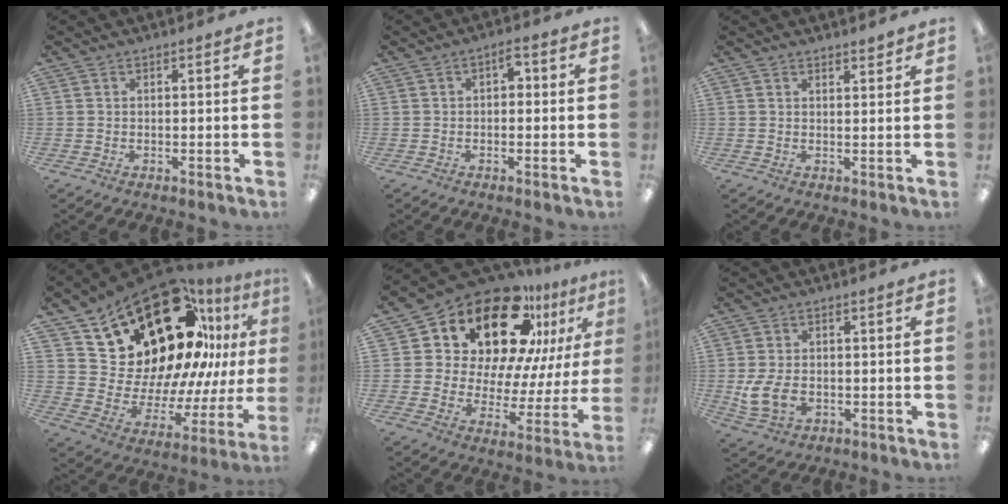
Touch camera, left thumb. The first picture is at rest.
{"total": 2.9, "force": [0.1, 1.8, 2.3], "torque": [-0.038, 0.009, -0.003]}
{"total": 1.8, "force": [1.6, 0.4, 0.6], "torque": [-0.004, -0.007, 0.029]}
{"total": 28.9, "force": [16.8, 16.2, 17.1], "torque": [-0.241, -0.126, 0.321]}
{"total": 22.1, "force": [16.2, 10.3, 10.8], "torque": [-0.184, -0.113, 0.282]}
{"total": 7.8, "force": [-1.3, 5.6, 5.2], "torque": [-0.101, 0.000, -0.024]}